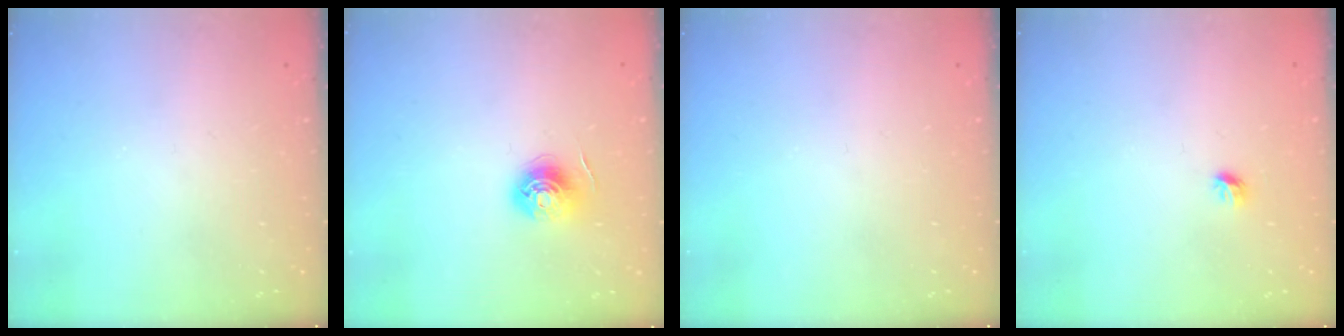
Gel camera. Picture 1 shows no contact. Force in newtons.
{"total": 6.1, "press": 6.1, "slide": 0.5}
{"total": 0.0}
{"total": 4.2, "press": 4.1, "slide": 1.0}